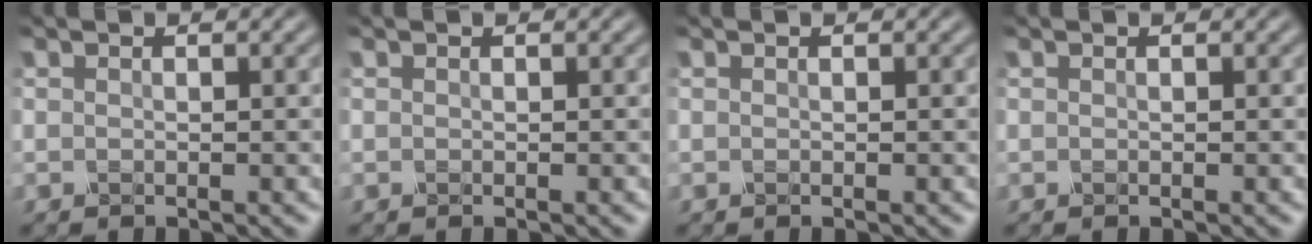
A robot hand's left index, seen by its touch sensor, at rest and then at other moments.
{"total": 0.0}
{"total": 0.0}
{"total": 0.0}